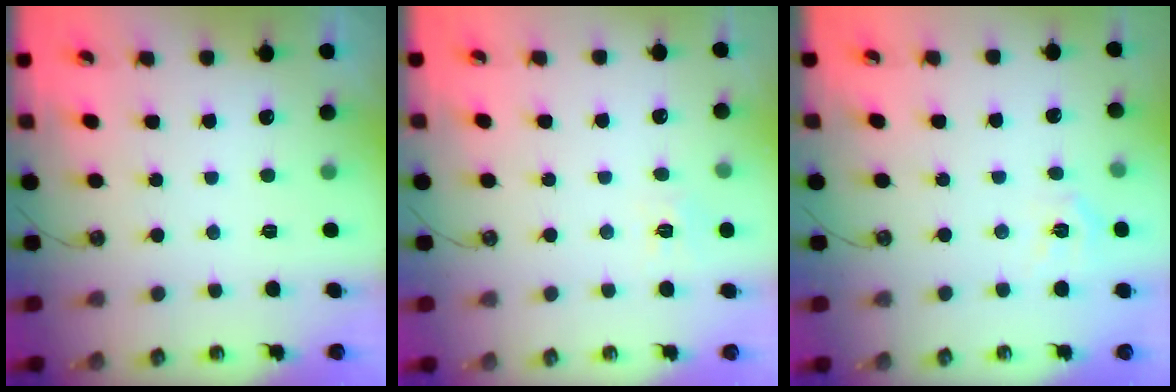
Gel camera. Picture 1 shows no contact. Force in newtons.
{"total": 7.0, "press": 7.0, "slide": 0.7}
{"total": 7.1, "press": 7.1, "slide": 0.7}